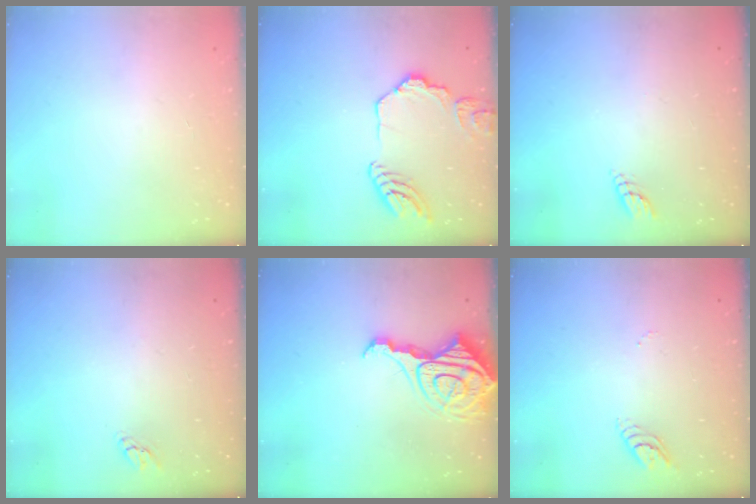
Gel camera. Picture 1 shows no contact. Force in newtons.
{"total": 13.9, "press": 13.8, "slide": 1.2}
{"total": 3.1, "press": 3.1, "slide": 0.3}
{"total": 2.9, "press": 2.9, "slide": 0.2}
{"total": 14.6, "press": 14.5, "slide": 1.4}
{"total": 3.6, "press": 3.6, "slide": 0.6}